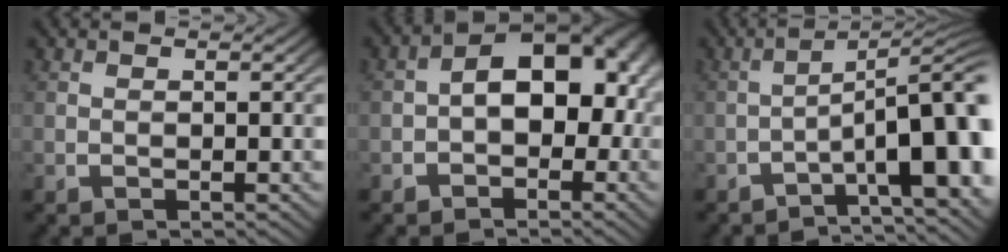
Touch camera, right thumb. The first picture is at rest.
{"total": 9.8, "force": [0.4, 6.5, 7.3], "torque": [-0.099, -0.006, 0.003]}
{"total": 8.4, "force": [-1.7, 4.0, 7.1], "torque": [-0.103, -0.021, -0.018]}